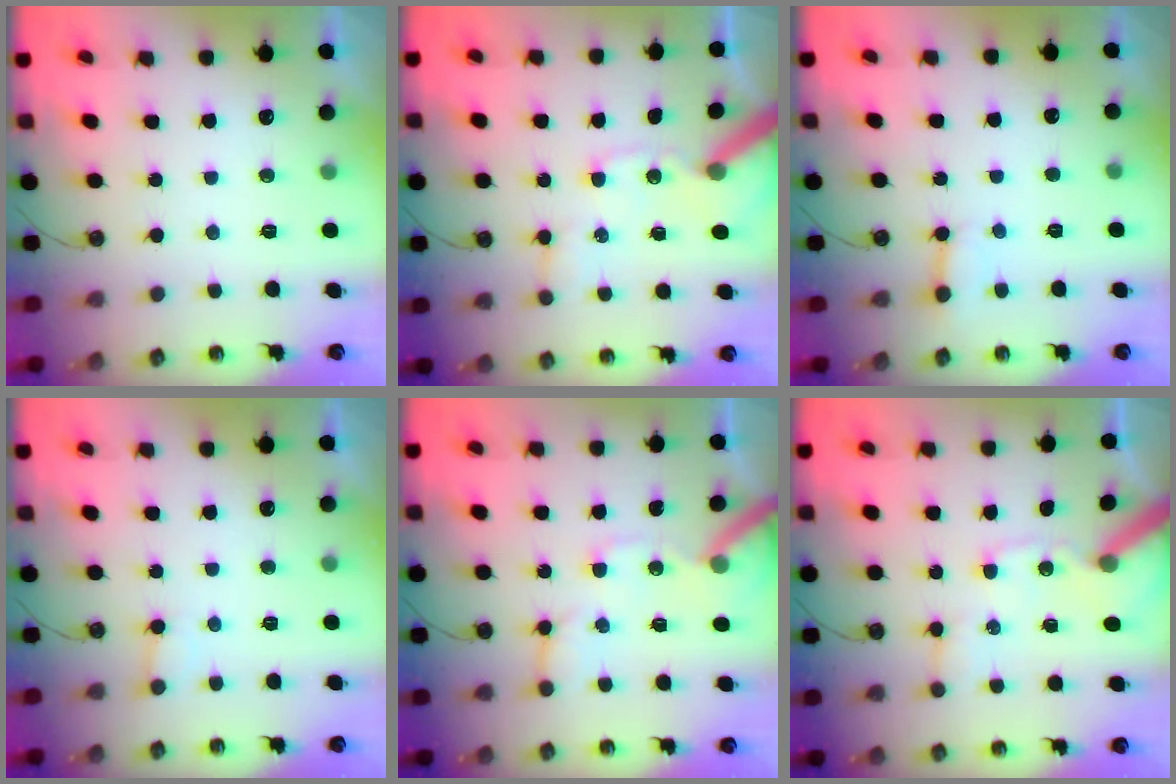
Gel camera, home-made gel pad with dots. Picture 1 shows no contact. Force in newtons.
{"total": 12.4, "press": 12.3, "slide": 1.8}
{"total": 2.8, "press": 2.7, "slide": 0.5}
{"total": 4.7, "press": 4.6, "slide": 0.4}
{"total": 12.8, "press": 12.7, "slide": 1.6}
{"total": 12.4, "press": 12.3, "slide": 1.8}